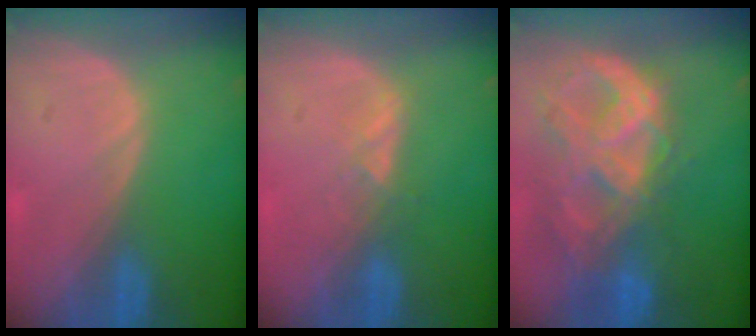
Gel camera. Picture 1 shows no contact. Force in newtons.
{"total": 2.0, "press": 2.0, "slide": 0.3}
{"total": 10.9, "press": 9.3, "slide": 5.8}